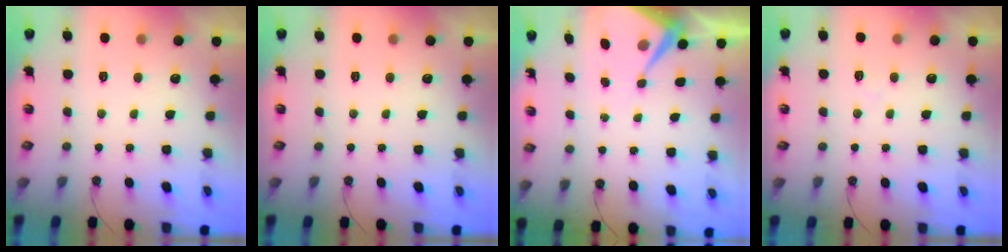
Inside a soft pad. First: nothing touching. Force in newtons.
{"total": 0.0}
{"total": 8.0, "press": 7.9, "slide": 1.1}
{"total": 4.7, "press": 4.7, "slide": 0.5}